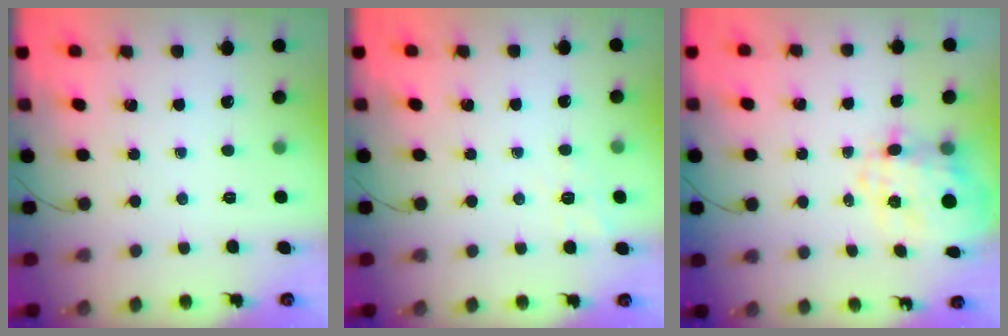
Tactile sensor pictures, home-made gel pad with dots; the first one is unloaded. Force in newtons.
{"total": 2.3, "press": 0.9, "slide": 2.1}
{"total": 7.5, "press": 7.2, "slide": 1.9}